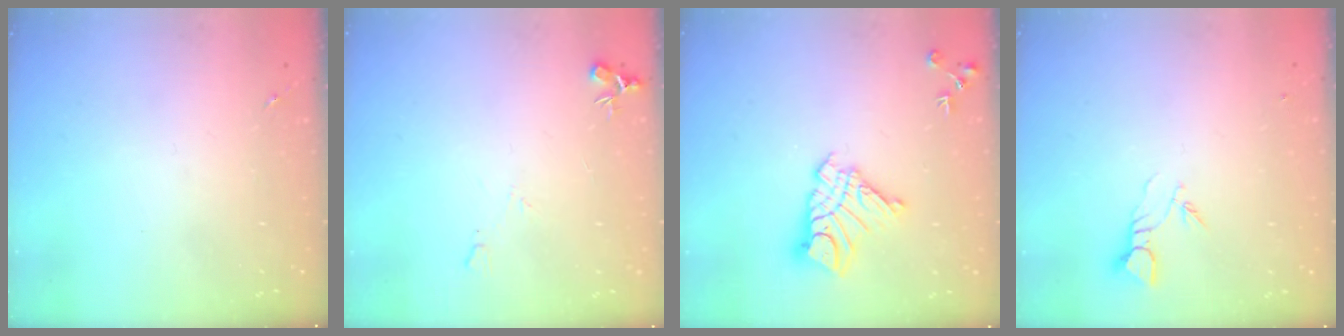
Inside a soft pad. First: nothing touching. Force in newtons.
{"total": 6.9, "press": 6.9, "slide": 0.7}
{"total": 13.7, "press": 13.6, "slide": 1.2}
{"total": 3.4, "press": 3.4, "slide": 0.2}